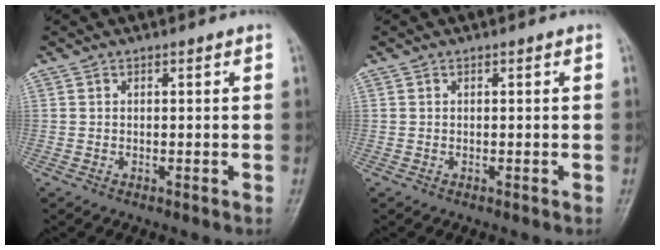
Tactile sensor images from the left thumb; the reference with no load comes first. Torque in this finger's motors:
{"motor_torque": [0.00, 0.00, 0.00, 0.00, 0.00]}